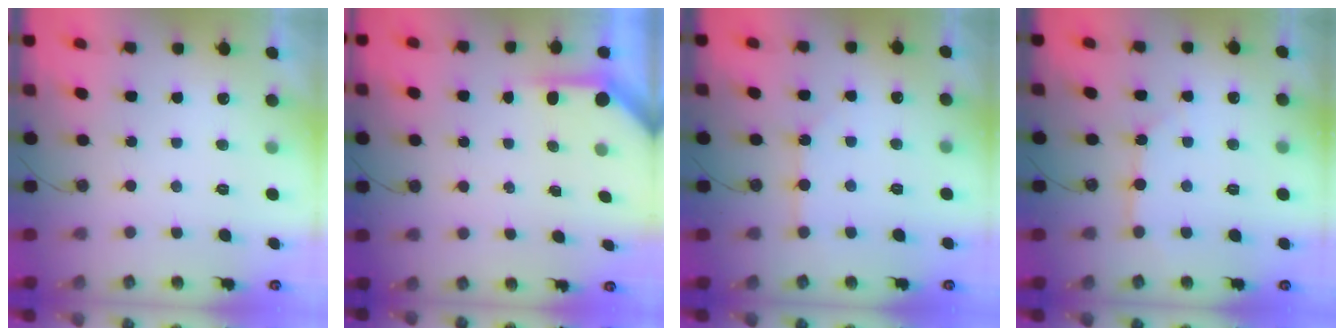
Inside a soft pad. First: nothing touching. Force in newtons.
{"total": 3.6, "press": 3.6, "slide": 0.4}
{"total": 1.7, "press": 1.7, "slide": 0.3}
{"total": 2.7, "press": 2.7, "slide": 0.4}